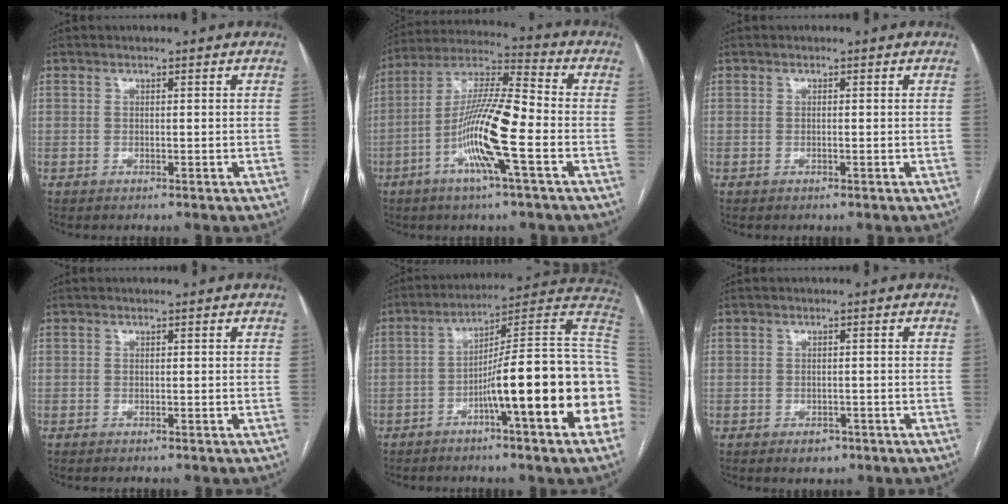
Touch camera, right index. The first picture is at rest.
{"total": 14.3, "force": [-4.6, 0.8, 13.6], "torque": [-0.265, 0.004, -0.090]}
{"total": 0.0}
{"total": 0.0}
{"total": 20.3, "force": [-5.0, 0.7, 19.7], "torque": [-0.199, 0.032, -0.071]}
{"total": 2.2, "force": [-1.3, 1.5, 1.0], "torque": [-0.010, 0.002, -0.011]}